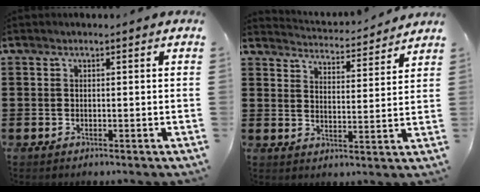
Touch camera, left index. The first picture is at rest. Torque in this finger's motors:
{"motor_torque": [0.25, -0.23, 0.18, 0.02]}